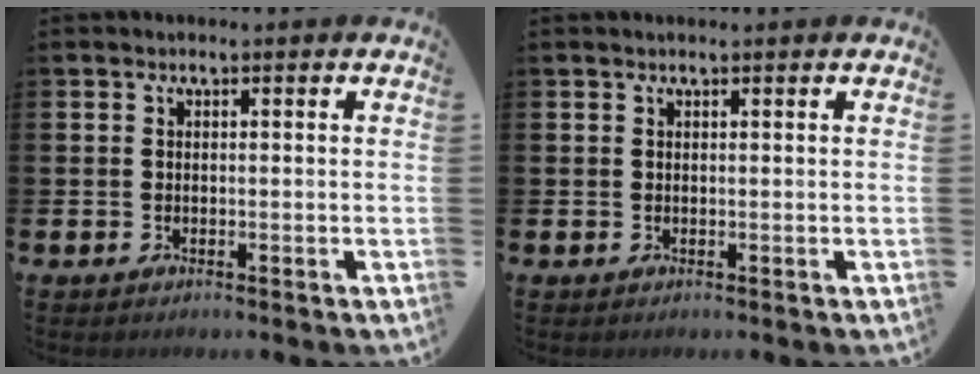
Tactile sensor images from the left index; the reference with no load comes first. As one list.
[{"total": 0.0}]